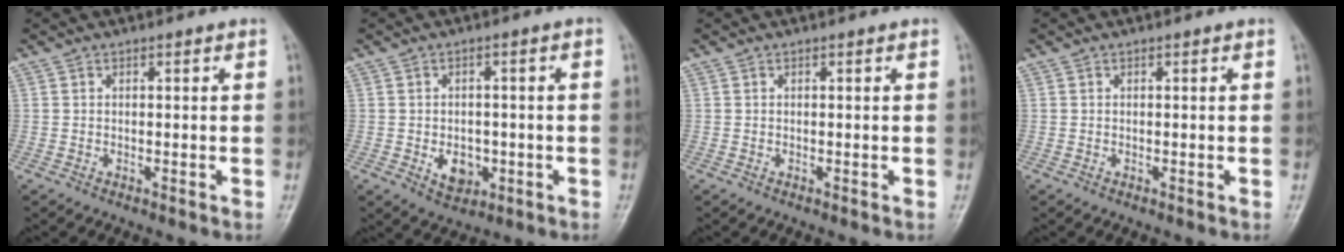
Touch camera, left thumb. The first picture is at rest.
{"total": 5.4, "force": [-1.5, 4.0, 3.4], "torque": [-0.033, 0.008, -0.014]}
{"total": 0.0}
{"total": 0.0}